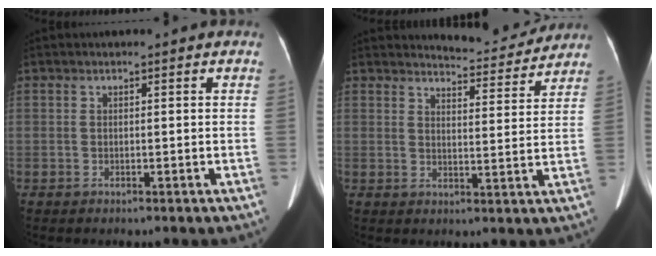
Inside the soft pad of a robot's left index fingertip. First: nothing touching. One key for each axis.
{"total": 7.5, "fx": 7.5, "fy": 0.7, "fz": 0.6, "tx": -0.008, "ty": -0.029, "tz": 0.089}